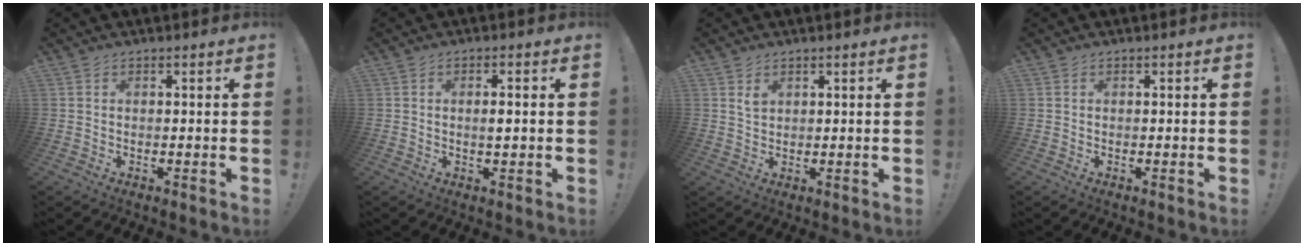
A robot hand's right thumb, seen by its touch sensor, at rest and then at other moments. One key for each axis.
{"total": 2.5, "fx": 0.0, "fy": 0.6, "fz": 2.4, "tx": -0.029, "ty": -0.003, "tz": -0.006}
{"total": 2.5, "fx": 1.8, "fy": 1.4, "fz": 1.0, "tx": -0.007, "ty": -0.013, "tz": 0.031}
{"total": 0.0}